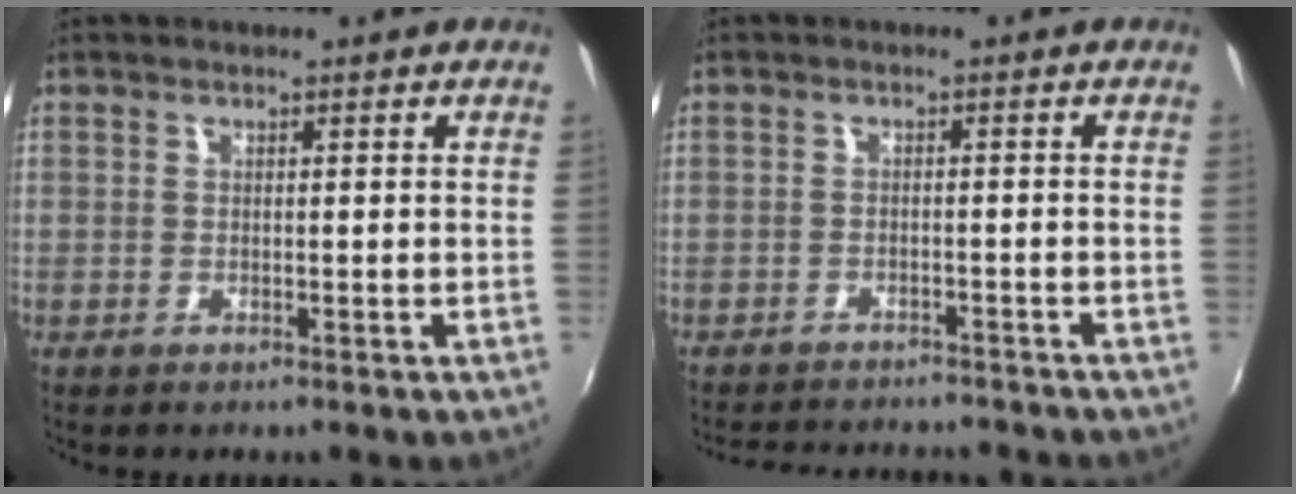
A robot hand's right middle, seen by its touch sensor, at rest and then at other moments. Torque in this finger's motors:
{"motor_torque": [0.31, -0.50, 0.03, 0.04]}